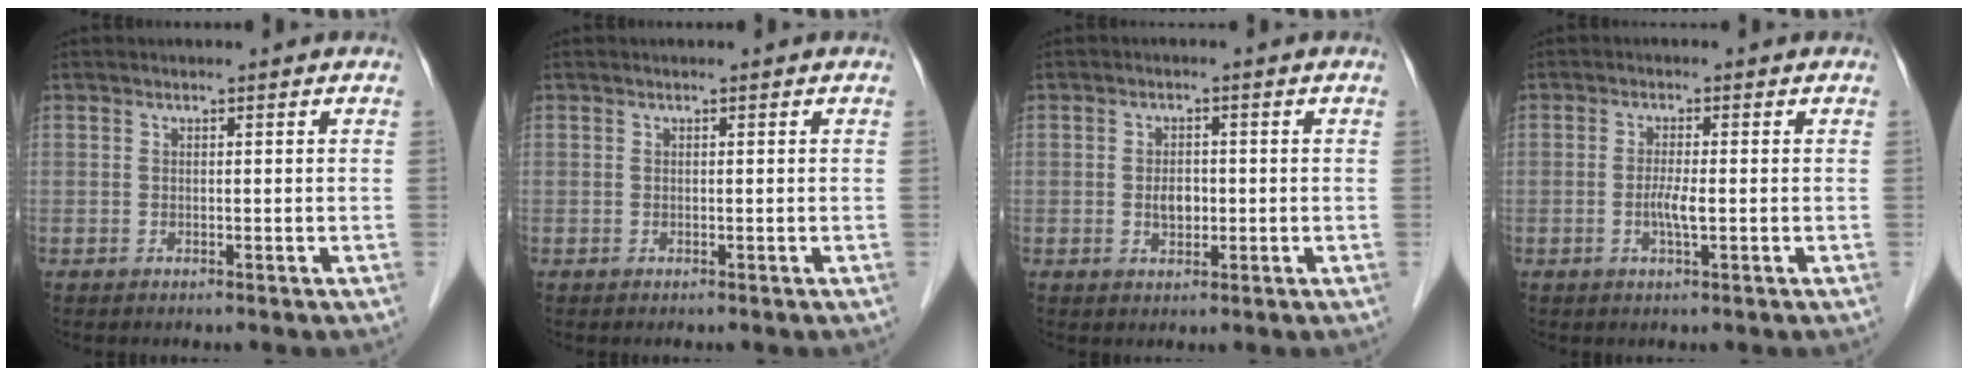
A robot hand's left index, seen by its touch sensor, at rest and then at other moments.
{"total": 0.0}
{"total": 2.6, "force": [-0.4, 1.6, 2.0], "torque": [-0.035, 0.001, -0.003]}
{"total": 2.5, "force": [-0.6, 0.1, 2.4], "torque": [-0.052, -0.004, -0.011]}